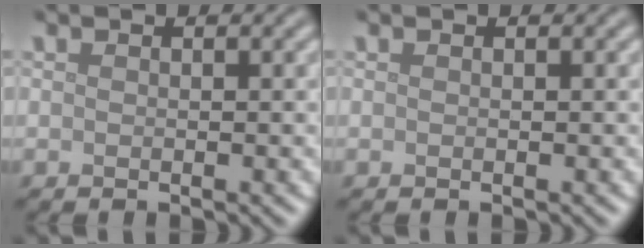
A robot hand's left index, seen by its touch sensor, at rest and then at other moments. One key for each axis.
{"total": 0.0}